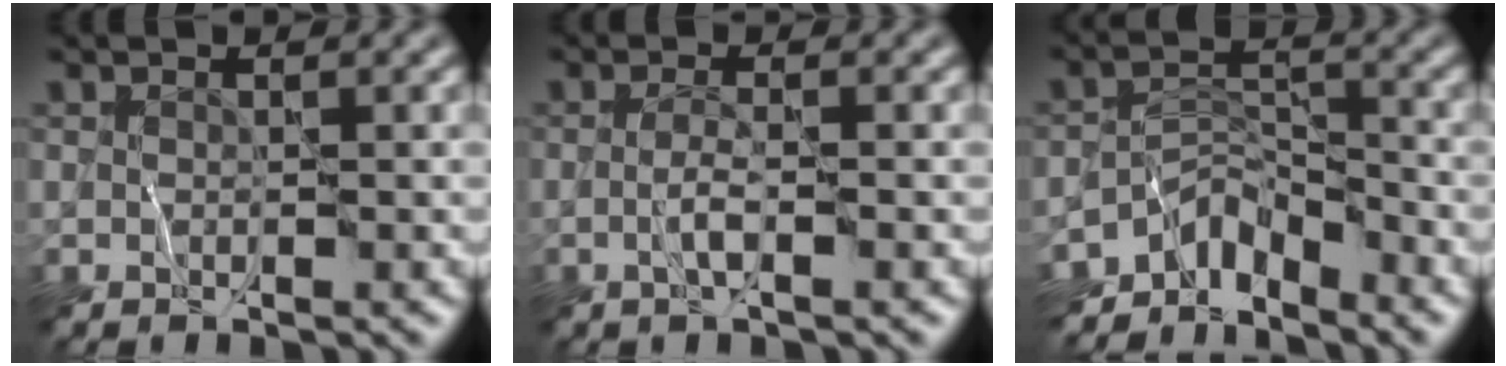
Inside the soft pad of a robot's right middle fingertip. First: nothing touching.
{"total": 1.6, "force": [-0.5, 0.1, 1.5], "torque": [-0.031, 0.004, -0.014]}
{"total": 4.9, "force": [-4.0, 2.2, 1.7], "torque": [-0.009, -0.002, -0.077]}